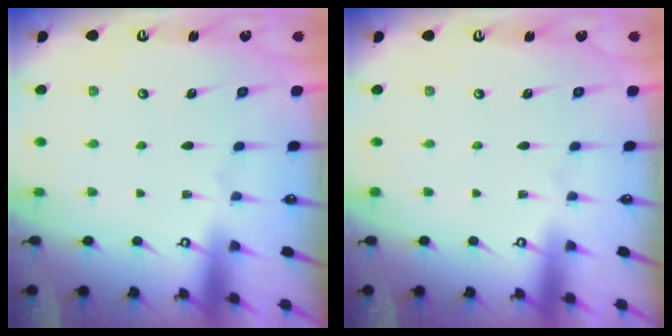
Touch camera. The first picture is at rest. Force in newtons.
{"total": 0.0}